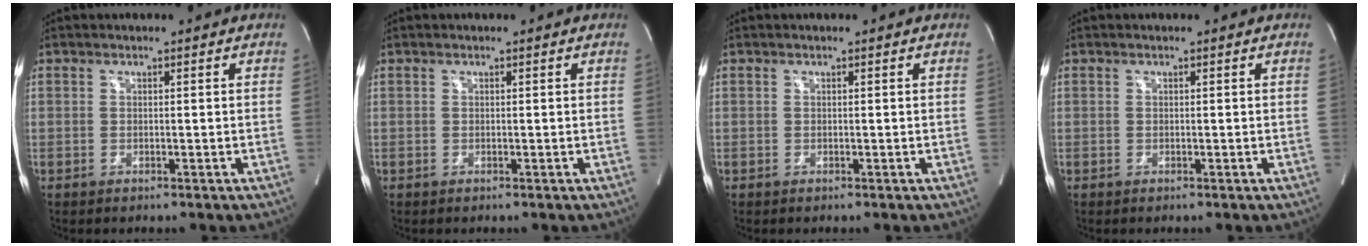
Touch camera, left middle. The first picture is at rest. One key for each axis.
{"total": 0.0}
{"total": 0.0}
{"total": 0.0}